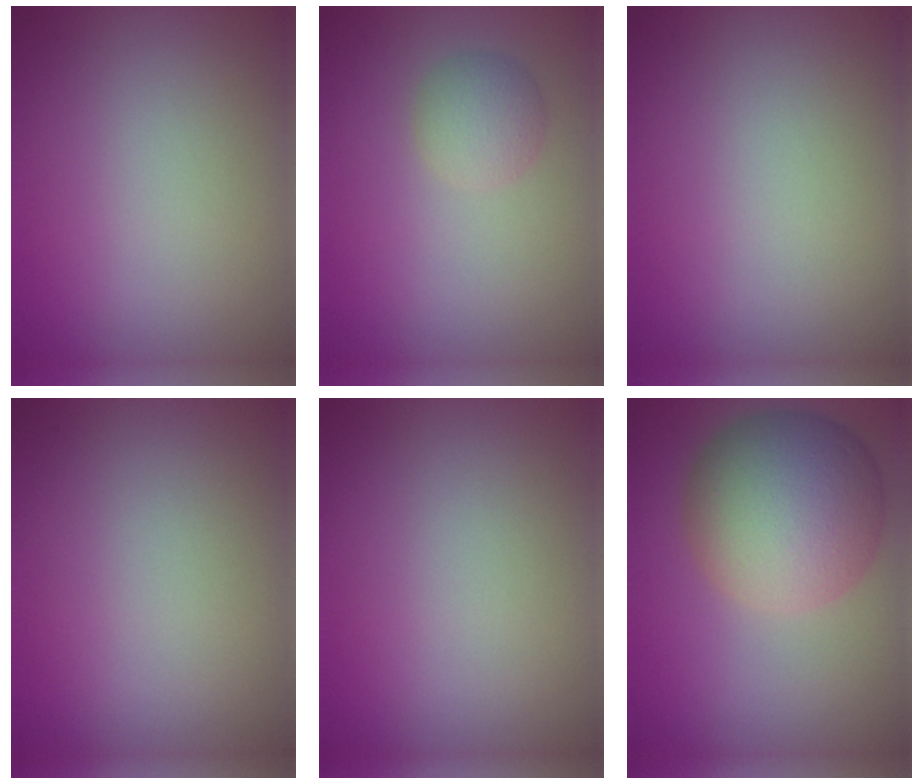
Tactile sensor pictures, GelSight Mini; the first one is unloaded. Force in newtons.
{"total": 2.3, "press": 2.3, "slide": 0.0}
{"total": 0.0}
{"total": 0.0}
{"total": 0.0}
{"total": 10.4, "press": 10.4, "slide": 0.5}